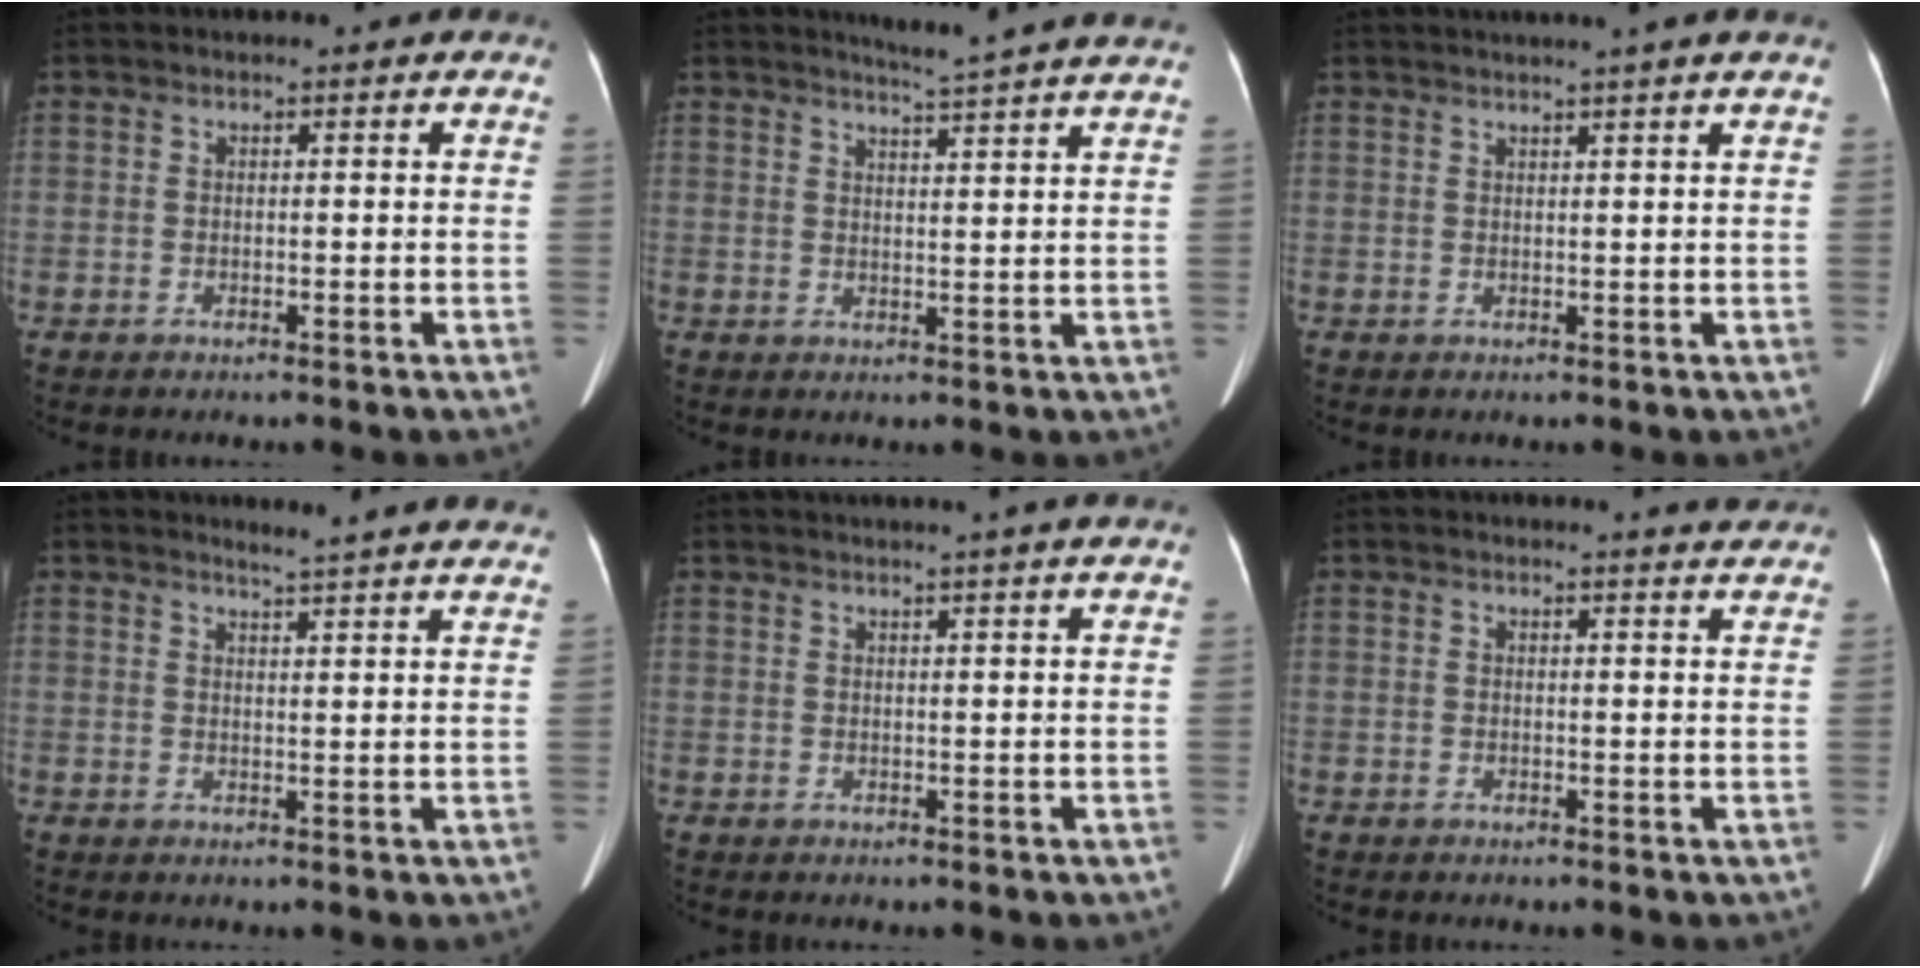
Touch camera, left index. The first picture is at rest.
{"total": 9.5, "force": [8.8, -1.4, 3.4], "torque": [-0.051, -0.014, 0.098]}
{"total": 4.1, "force": [3.3, -1.2, 2.0], "torque": [-0.025, 0.012, 0.043]}
{"total": 10.6, "force": [10.0, -0.5, 3.5], "torque": [-0.045, -0.023, 0.102]}
{"total": 6.1, "force": [5.2, -1.1, 2.8], "torque": [-0.034, 0.018, 0.056]}
{"total": 3.6, "force": [3.5, -0.2, 0.8], "torque": [-0.014, -0.007, 0.025]}